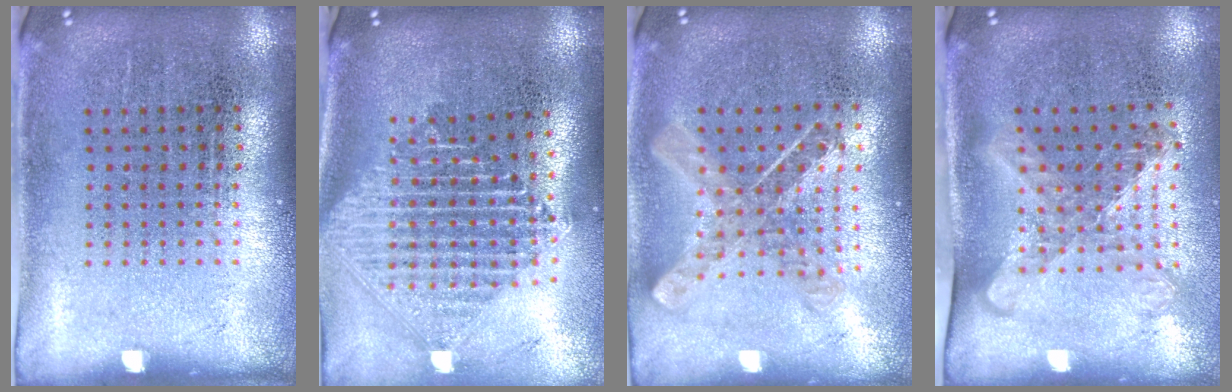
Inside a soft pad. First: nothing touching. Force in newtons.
{"total": 2.4, "press": 1.9, "slide": 1.5}
{"total": 0.9, "press": 0.9, "slide": 0.2}
{"total": 1.6, "press": 1.2, "slide": 1.0}